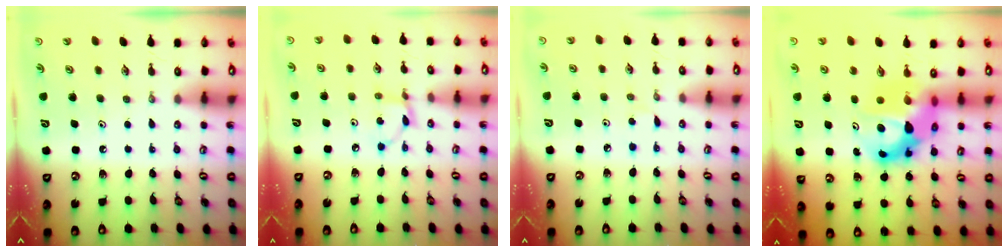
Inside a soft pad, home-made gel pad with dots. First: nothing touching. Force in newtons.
{"total": 3.6, "press": 3.6, "slide": 0.2}
{"total": 2.7, "press": 2.7, "slide": 0.3}
{"total": 11.1, "press": 11.0, "slide": 0.7}